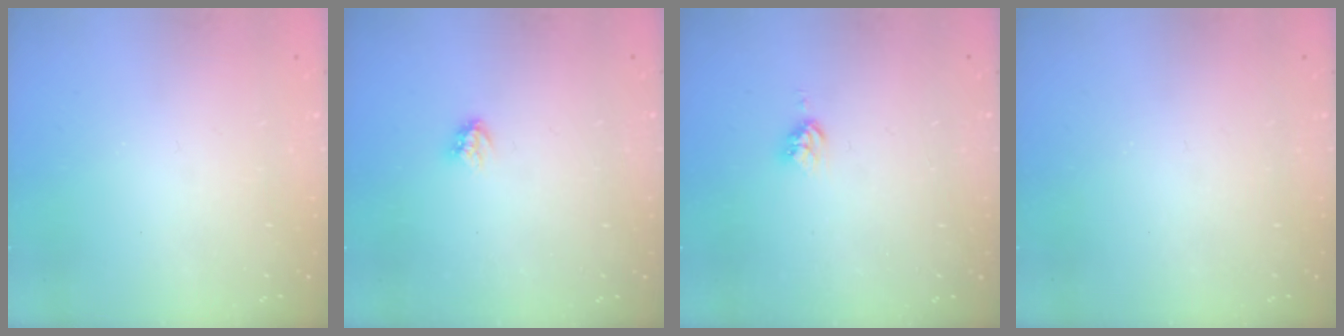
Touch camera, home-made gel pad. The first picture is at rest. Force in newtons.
{"total": 3.0, "press": 2.9, "slide": 0.4}
{"total": 3.7, "press": 3.7, "slide": 0.5}
{"total": 0.0}